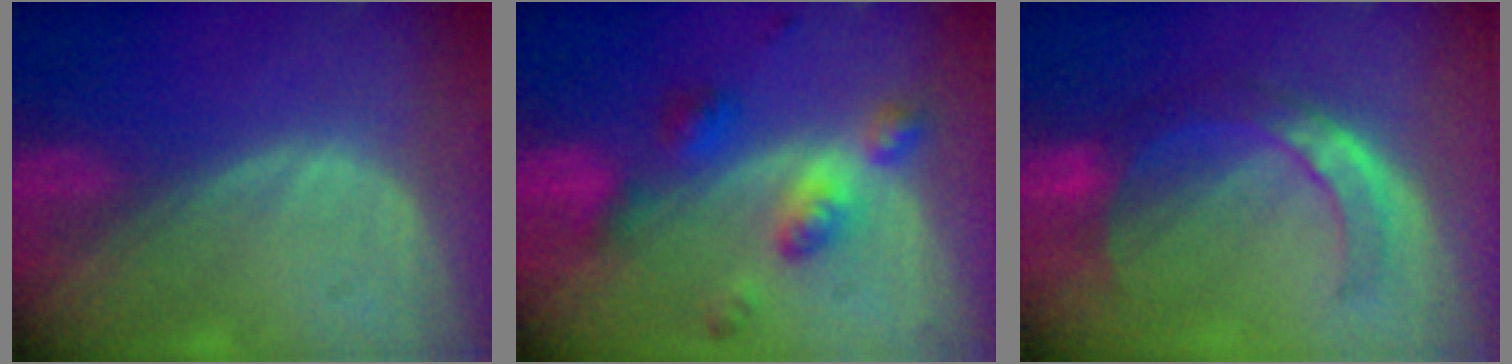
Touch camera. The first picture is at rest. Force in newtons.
{"total": 6.7, "press": 6.6, "slide": 0.5}
{"total": 6.9, "press": 6.7, "slide": 1.4}